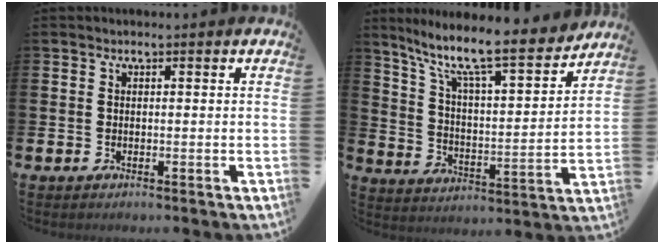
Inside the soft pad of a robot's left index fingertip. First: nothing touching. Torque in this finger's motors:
{"motor_torque": [0.87, -1.27, 0.80, 0.21]}